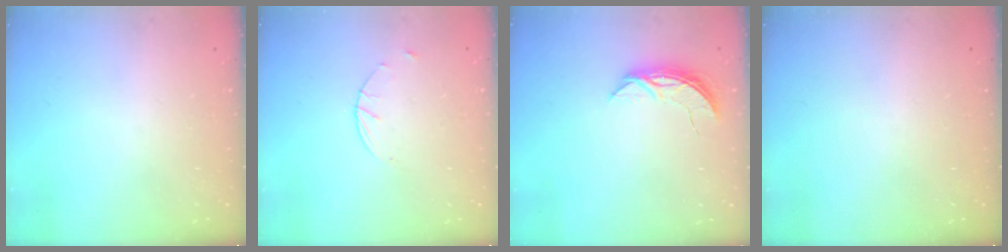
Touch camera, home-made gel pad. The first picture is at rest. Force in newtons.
{"total": 1.7, "press": 1.7, "slide": 0.3}
{"total": 5.9, "press": 5.8, "slide": 0.5}
{"total": 0.0}